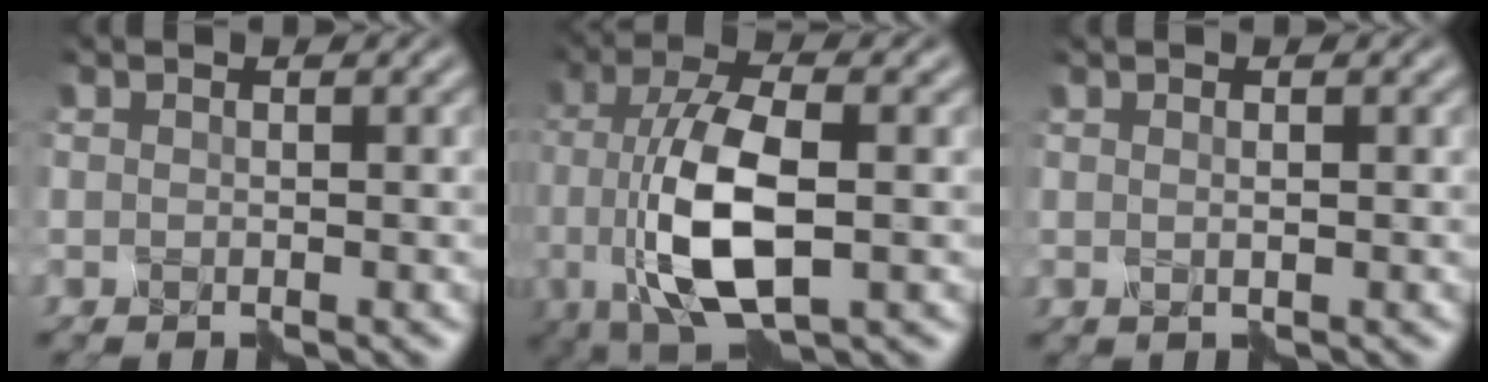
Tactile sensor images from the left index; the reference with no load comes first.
{"total": 8.2, "force": [-0.8, 2.9, 7.6], "torque": [-0.158, 0.002, -0.013]}
{"total": 0.7, "force": [0.4, -0.5, 0.1], "torque": [-0.005, 0.001, 0.006]}